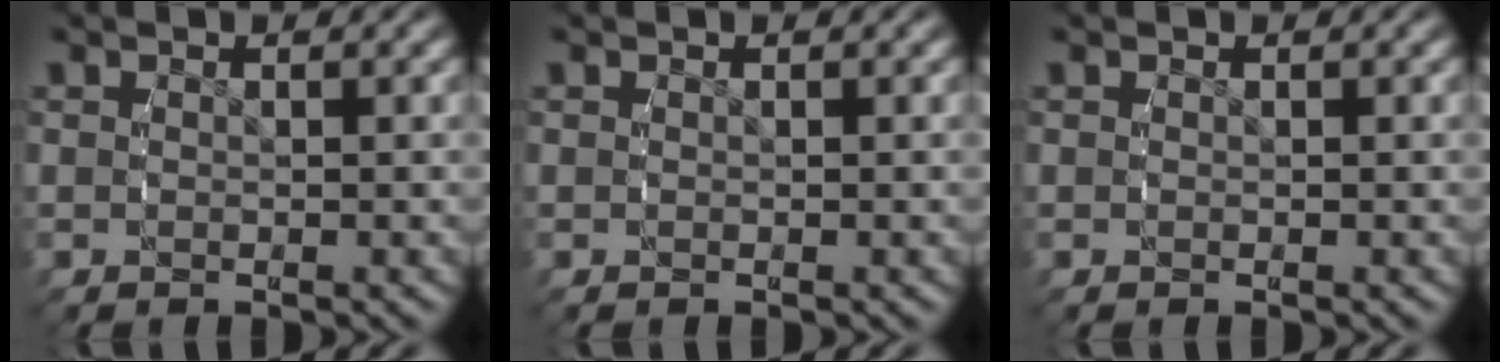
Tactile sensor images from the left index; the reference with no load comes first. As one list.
[{"total": 0.0}, {"total": 0.0}]